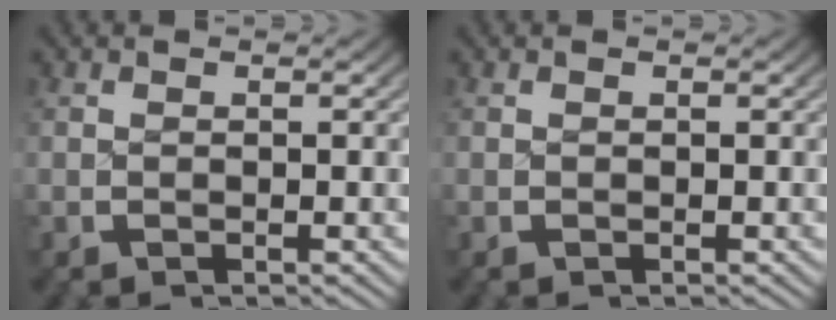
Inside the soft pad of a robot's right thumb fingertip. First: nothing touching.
{"total": 0.0}